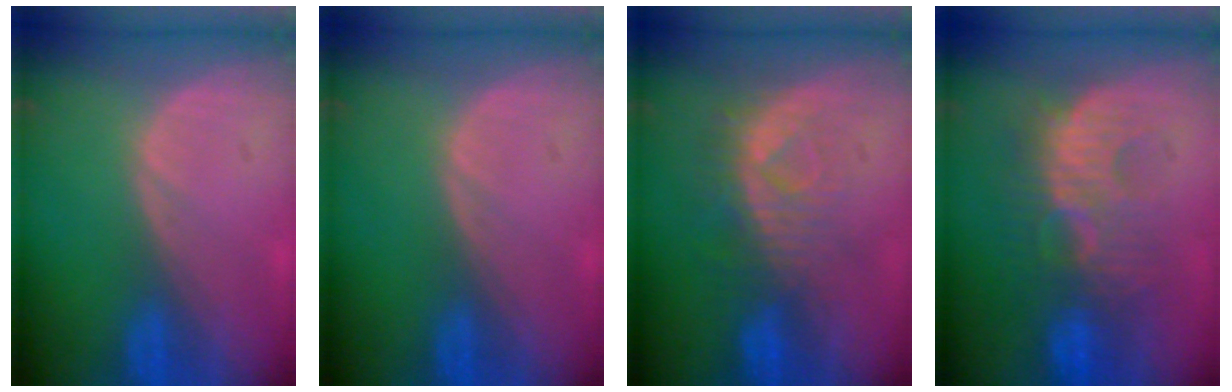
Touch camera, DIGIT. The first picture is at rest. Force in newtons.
{"total": 0.0}
{"total": 8.0, "press": 7.2, "slide": 3.5}
{"total": 9.1, "press": 8.9, "slide": 1.7}